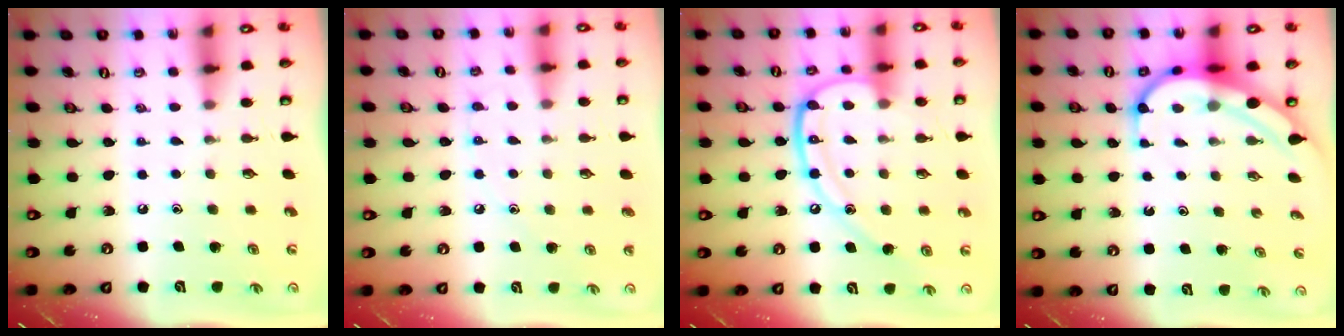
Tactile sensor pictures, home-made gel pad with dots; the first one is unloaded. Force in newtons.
{"total": 5.1, "press": 5.1, "slide": 0.4}
{"total": 14.5, "press": 14.5, "slide": 0.8}
{"total": 7.0, "press": 6.9, "slide": 0.8}